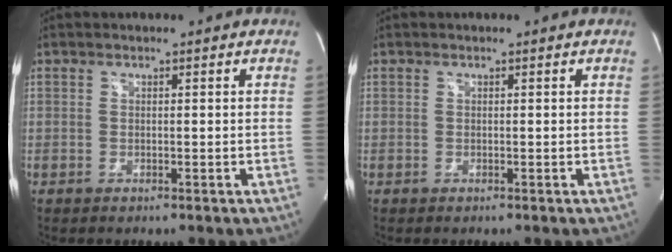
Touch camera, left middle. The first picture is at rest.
{"total": 0.0}